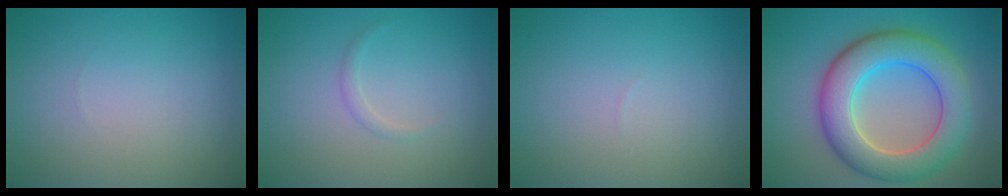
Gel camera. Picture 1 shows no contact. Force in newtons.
{"total": 0.7, "press": 0.7, "slide": 0.0}
{"total": 0.0}
{"total": 8.5, "press": 8.5, "slide": 0.5}